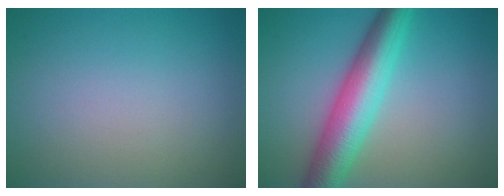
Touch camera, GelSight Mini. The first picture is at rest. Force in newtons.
{"total": 7.1, "press": 7.1, "slide": 0.2}